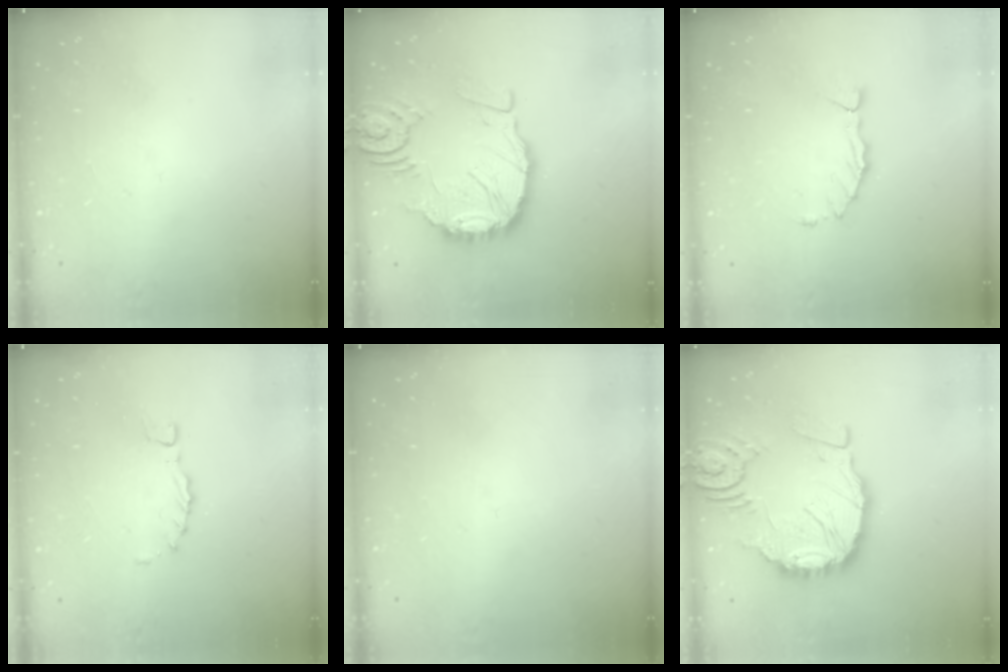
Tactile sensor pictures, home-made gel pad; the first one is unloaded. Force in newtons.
{"total": 19.0, "press": 18.9, "slide": 2.1}
{"total": 1.7, "press": 1.6, "slide": 0.1}
{"total": 0.8, "press": 0.7, "slide": 0.3}
{"total": 0.0}
{"total": 19.0, "press": 18.9, "slide": 2.1}